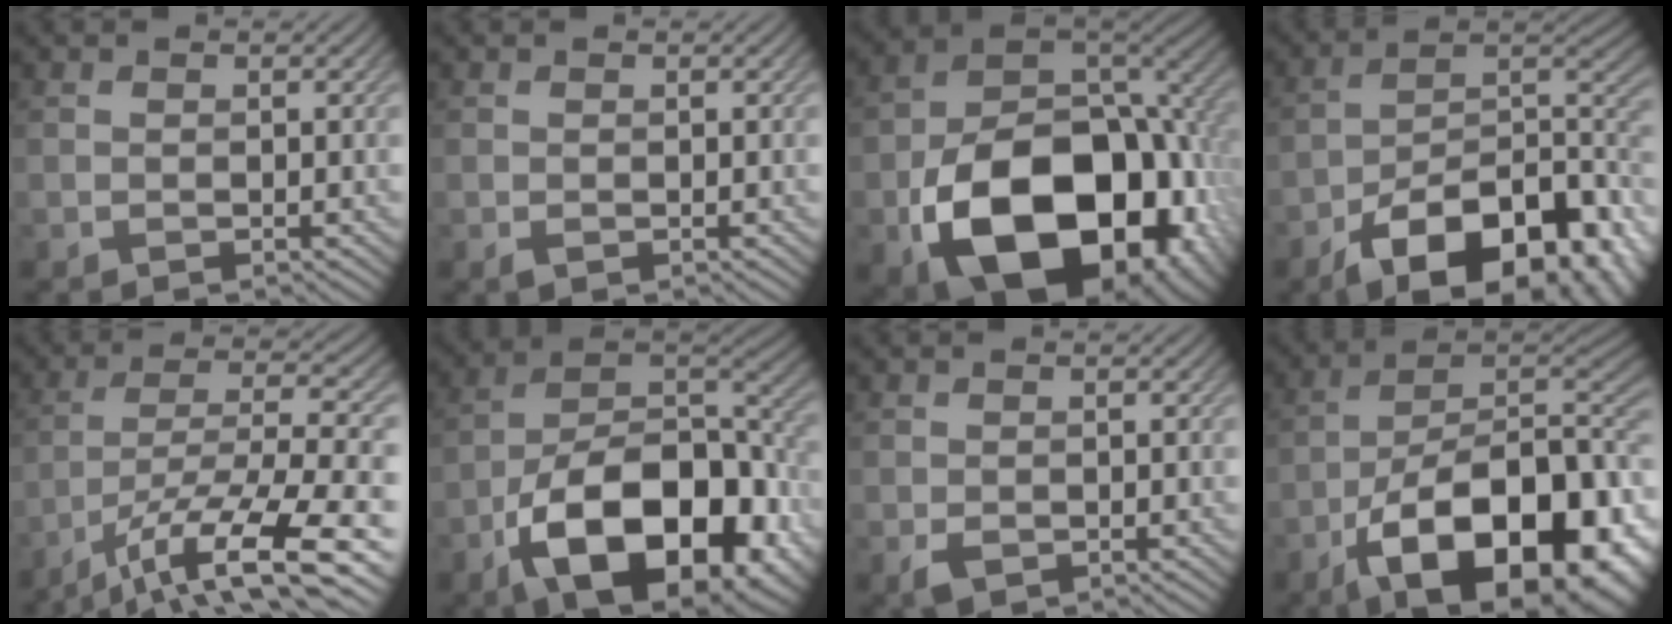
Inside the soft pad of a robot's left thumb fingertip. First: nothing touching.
{"total": 0.6, "force": [-0.2, 0.4, 0.4], "torque": [-0.008, -0.004, -0.002]}
{"total": 20.4, "force": [-7.3, 13.1, 13.8], "torque": [-0.235, -0.058, -0.104]}
{"total": 18.0, "force": [-10.7, 8.6, 11.7], "torque": [-0.170, -0.033, -0.157]}
{"total": 13.5, "force": [-7.8, 3.5, 10.5], "torque": [-0.190, -0.004, -0.129]}
{"total": 18.3, "force": [-7.9, 9.6, 13.5], "torque": [-0.208, -0.025, -0.136]}
{"total": 1.7, "force": [-0.6, 1.2, 1.0], "torque": [-0.027, -0.010, -0.008]}
{"total": 21.1, "force": [-9.8, 9.9, 15.8], "torque": [-0.227, -0.030, -0.147]}